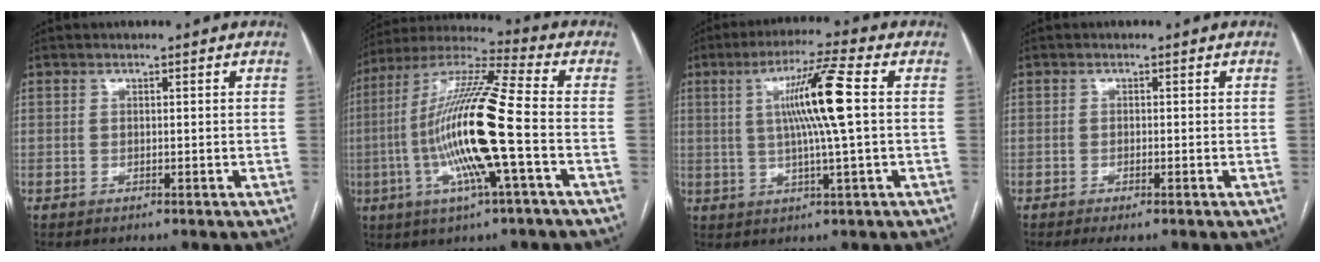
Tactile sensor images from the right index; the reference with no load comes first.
{"total": 17.7, "force": [-3.4, 0.3, 17.4], "torque": [-0.345, -0.004, -0.073]}
{"total": 10.4, "force": [1.5, -1.0, 10.2], "torque": [-0.181, 0.004, 0.026]}
{"total": 1.6, "force": [-1.0, 0.1, 1.3], "torque": [-0.026, -0.004, -0.015]}